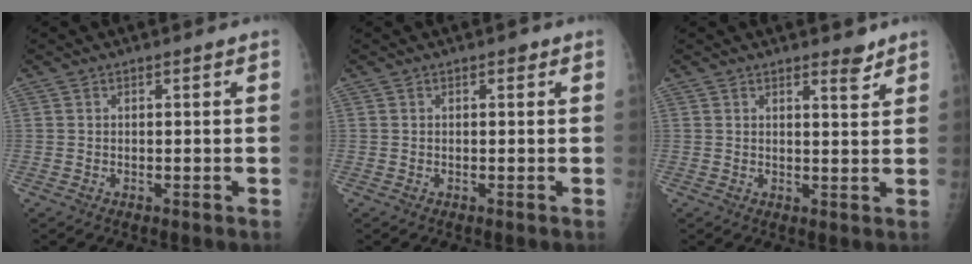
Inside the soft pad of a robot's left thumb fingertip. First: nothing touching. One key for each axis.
{"total": 0.8, "fx": 0.4, "fy": 0.5, "fz": 0.5, "tx": 0.000, "ty": 0.001, "tz": 0.001}
{"total": 2.8, "fx": 2.3, "fy": 0.8, "fz": 1.5, "tx": -0.013, "ty": -0.018, "tz": 0.032}